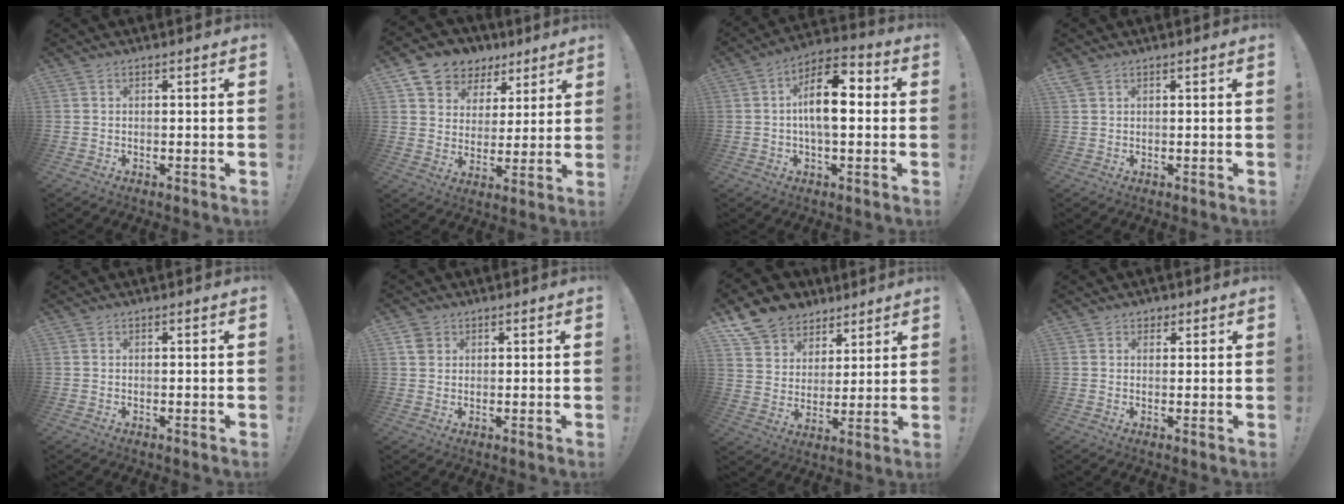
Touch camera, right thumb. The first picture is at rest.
{"total": 10.0, "force": [6.4, 7.4, 2.0], "torque": [-0.033, -0.049, 0.127]}
{"total": 13.5, "force": [0.7, 6.5, 11.8], "torque": [-0.191, 0.007, 0.007]}
{"total": 1.6, "force": [1.0, 0.9, 0.9], "torque": [-0.022, 0.003, 0.022]}
{"total": 0.0}
{"total": 3.0, "force": [1.6, 2.4, 0.9], "torque": [-0.005, -0.005, 0.028]}
{"total": 12.0, "force": [8.2, 8.4, 2.7], "torque": [-0.048, -0.055, 0.164]}
{"total": 2.4, "force": [1.3, 1.9, 0.7], "torque": [-0.005, -0.003, 0.023]}